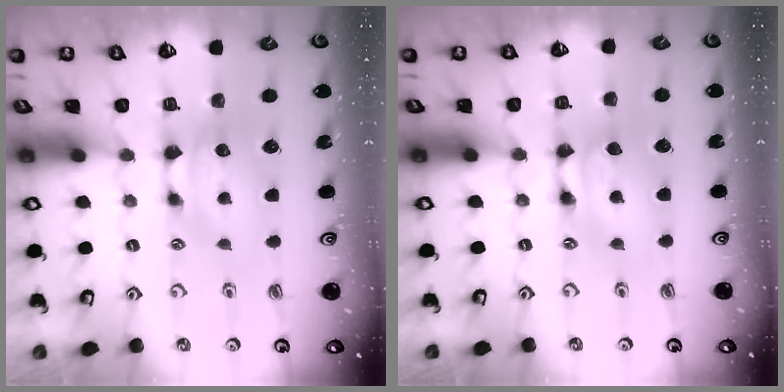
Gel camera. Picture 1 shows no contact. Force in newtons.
{"total": 1.5, "press": 1.5, "slide": 0.1}